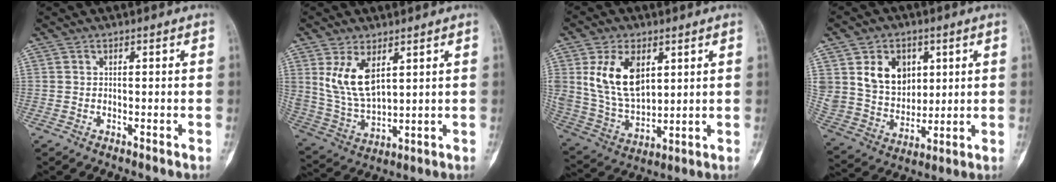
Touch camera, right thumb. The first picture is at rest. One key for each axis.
{"total": 11.0, "fx": 4.5, "fy": 5.7, "fz": 8.3, "tx": -0.153, "ty": -0.022, "tz": 0.107}
{"total": 15.0, "fx": 4.8, "fy": 9.1, "fz": 10.9, "tx": -0.191, "ty": -0.018, "tz": 0.109}
{"total": 14.4, "fx": 4.7, "fy": 11.0, "fz": 7.9, "tx": -0.103, "ty": -0.018, "tz": 0.103}